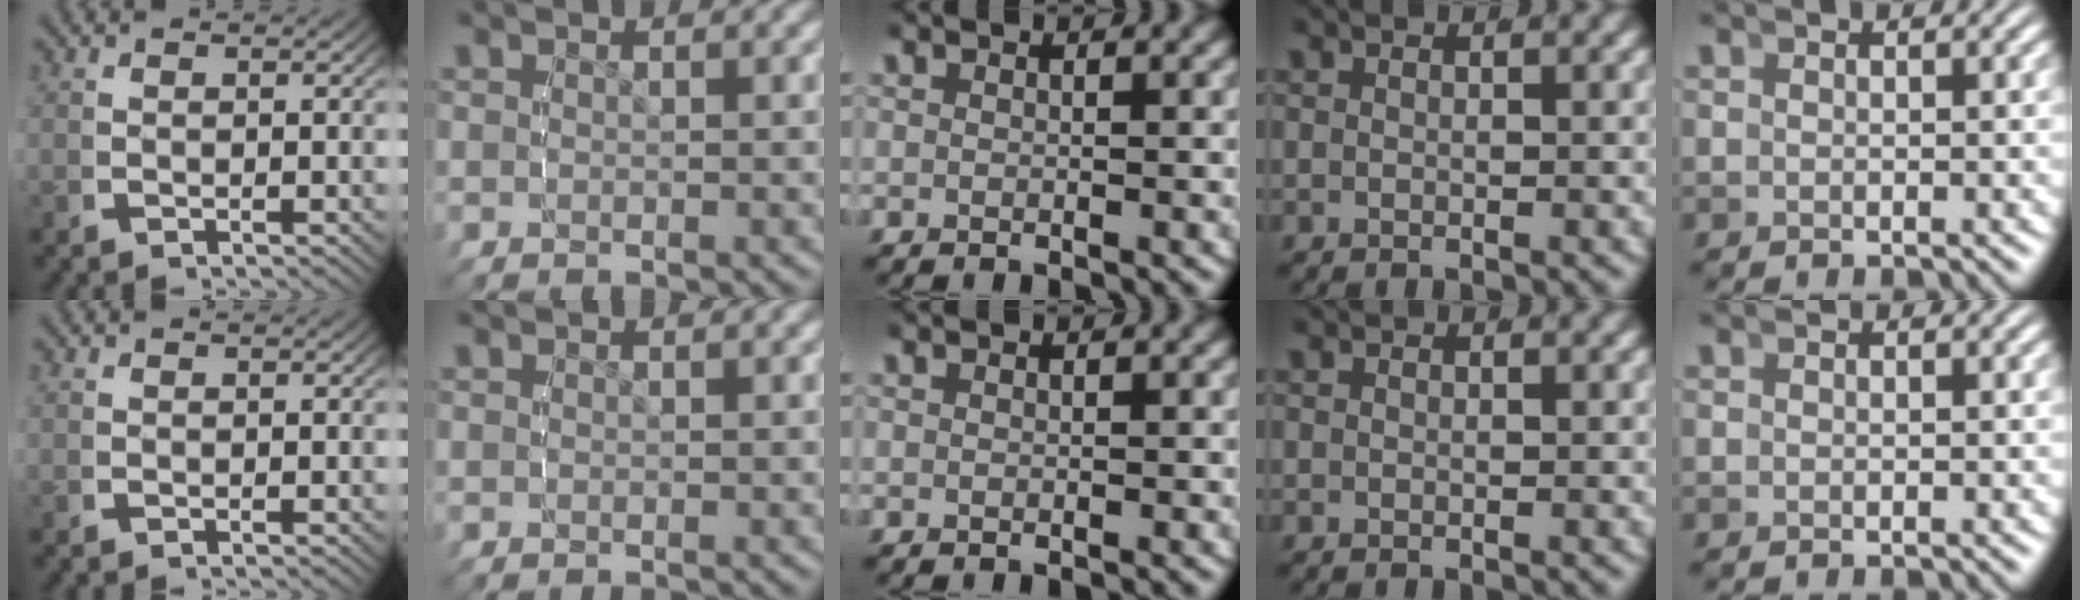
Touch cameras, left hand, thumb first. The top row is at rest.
{}